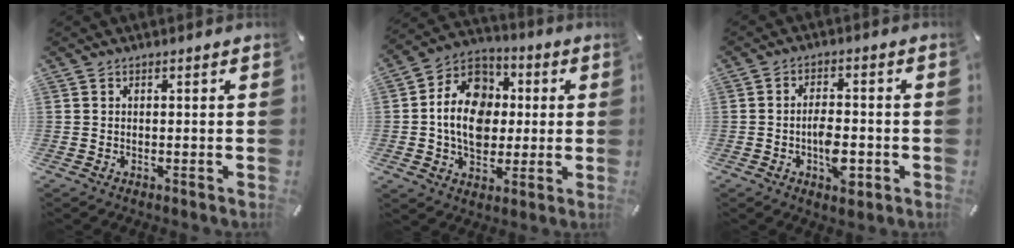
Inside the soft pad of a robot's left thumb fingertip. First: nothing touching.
{"total": 14.0, "force": [-0.9, 11.6, 7.8], "torque": [-0.161, 0.015, -0.018]}
{"total": 7.3, "force": [-2.5, 3.8, 5.6], "torque": [-0.093, 0.010, -0.042]}